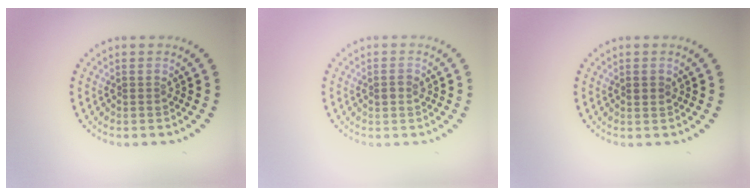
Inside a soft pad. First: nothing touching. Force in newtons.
{"total": 1.0, "press": 1.0, "slide": 0.1}
{"total": 0.9, "press": 0.8, "slide": 0.3}